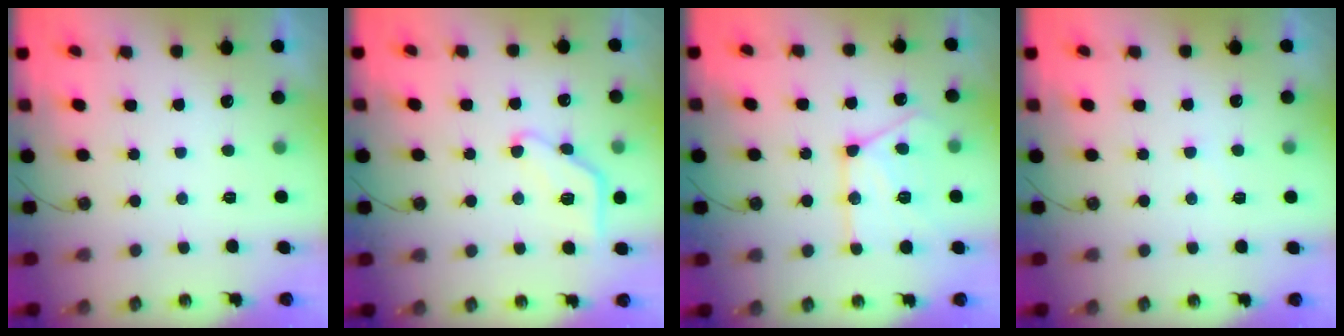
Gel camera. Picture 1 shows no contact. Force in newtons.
{"total": 10.9, "press": 10.9, "slide": 0.4}
{"total": 17.1, "press": 17.0, "slide": 1.4}
{"total": 2.4, "press": 2.4, "slide": 0.4}